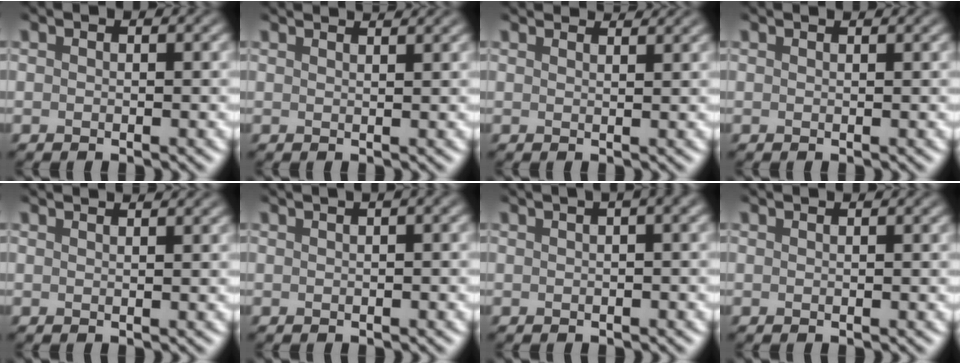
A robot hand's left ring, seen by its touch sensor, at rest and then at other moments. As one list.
[{"total": 3.5, "force": [2.9, 1.2, 1.7], "torque": [0.000, 0.018, 0.004]}, {"total": 3.8, "force": [3.5, 0.7, 1.3], "torque": [-0.008, 0.010, 0.024]}, {"total": 1.1, "force": [1.0, 0.2, 0.4], "torque": [-0.005, -0.002, 0.006]}, {"total": 3.1, "force": [2.5, 1.1, 1.5], "torque": [0.000, 0.015, -0.001]}, {"total": 4.2, "force": [1.7, 1.9, 3.3], "torque": [-0.018, 0.031, 0.003]}, {"total": 6.6, "force": [2.6, 3.0, 5.3], "torque": [-0.030, 0.049, 0.004]}, {"total": 1.0, "force": [0.8, 0.2, 0.4], "torque": [-0.003, -0.001, 0.005]}]